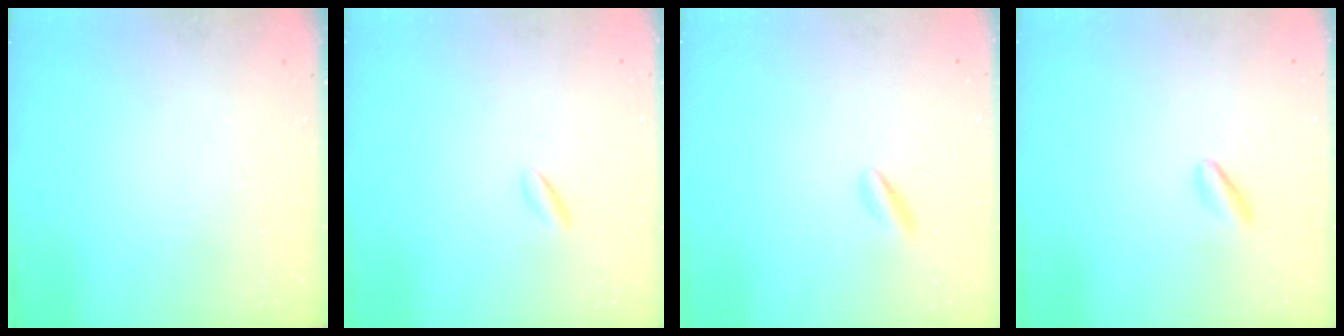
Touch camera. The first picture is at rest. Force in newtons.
{"total": 0.8, "press": 0.6, "slide": 0.5}
{"total": 1.8, "press": 1.7, "slide": 0.4}
{"total": 2.6, "press": 2.5, "slide": 1.0}